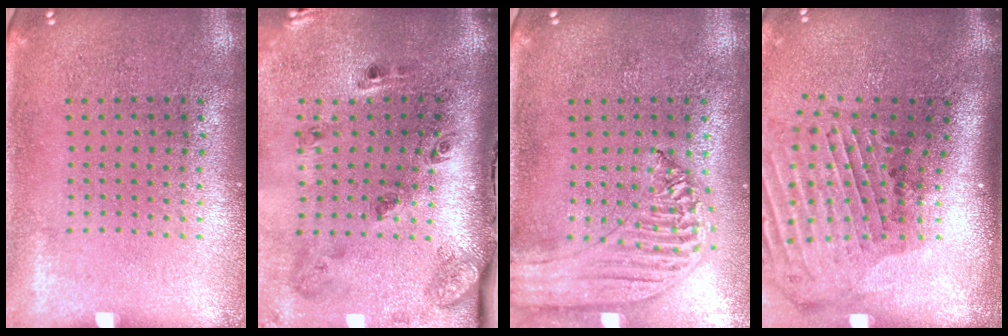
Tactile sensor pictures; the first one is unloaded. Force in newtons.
{"total": 3.3, "press": 2.0, "slide": 2.7}
{"total": 1.5, "press": 1.4, "slide": 0.3}
{"total": 2.4, "press": 1.8, "slide": 1.6}